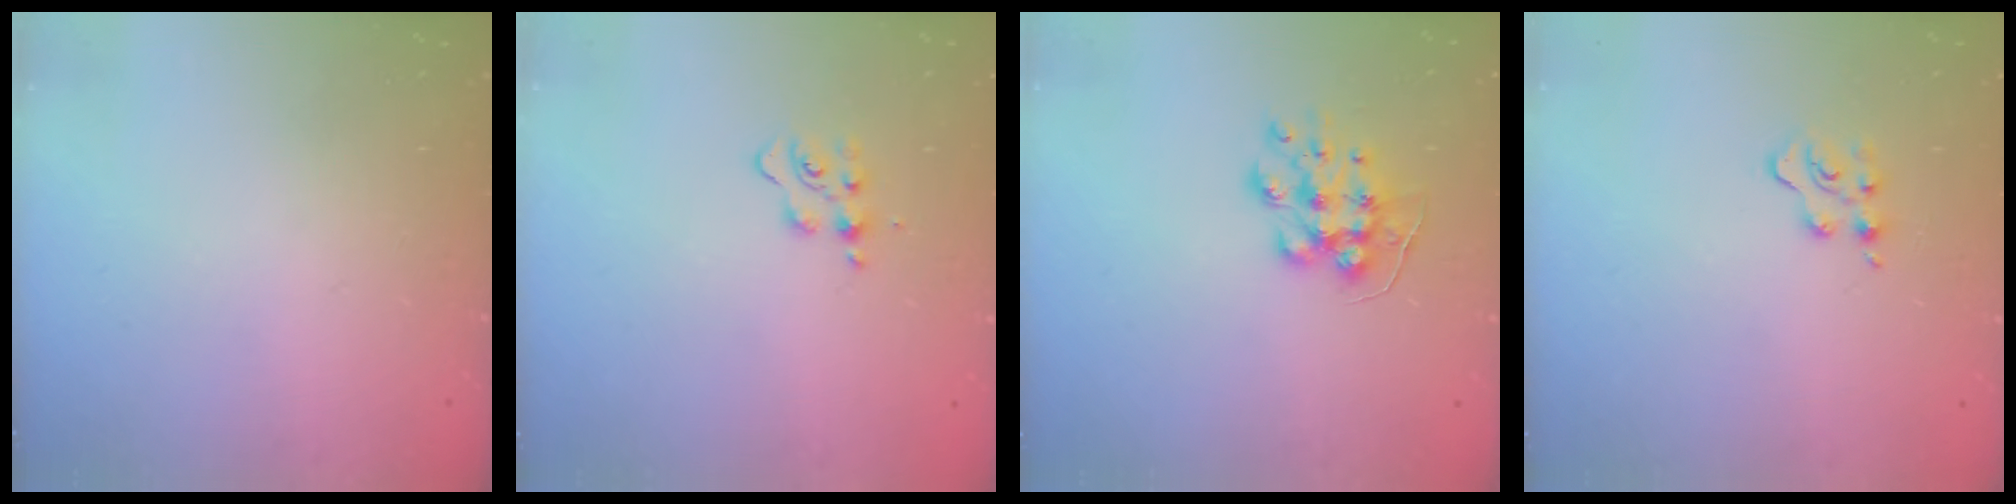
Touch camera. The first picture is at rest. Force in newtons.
{"total": 6.8, "press": 6.7, "slide": 0.8}
{"total": 8.5, "press": 8.5, "slide": 0.3}
{"total": 4.4, "press": 4.3, "slide": 0.5}